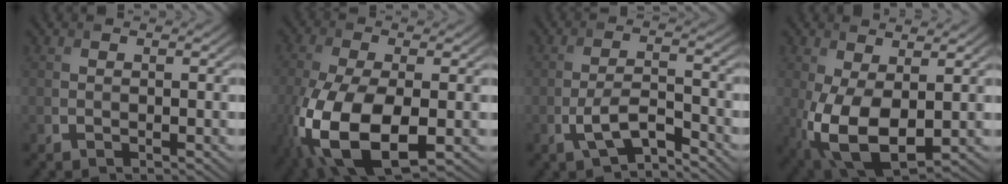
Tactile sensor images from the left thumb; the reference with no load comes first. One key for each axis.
{"total": 15.0, "fx": -4.9, "fy": 7.6, "fz": 12.0, "tx": -0.299, "ty": -0.050, "tz": -0.076}
{"total": 5.6, "fx": -3.1, "fy": 1.9, "fz": 4.2, "tx": -0.093, "ty": -0.001, "tz": -0.063}
{"total": 10.0, "fx": -1.2, "fy": 5.4, "fz": 8.3, "tx": -0.199, "ty": -0.020, "tz": -0.016}